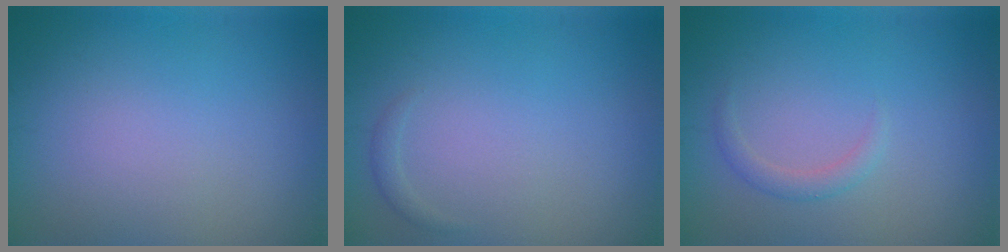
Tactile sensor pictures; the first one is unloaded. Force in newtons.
{"total": 0.6, "press": 0.6, "slide": 0.0}
{"total": 1.2, "press": 1.2, "slide": 0.1}